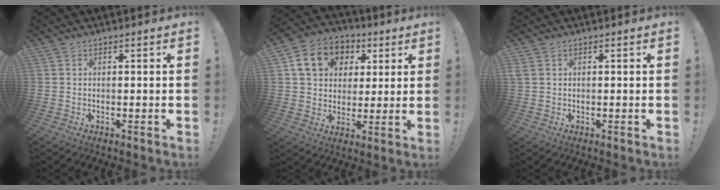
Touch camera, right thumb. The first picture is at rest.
{"total": 14.7, "force": [5.8, 11.5, 7.0], "torque": [-0.096, -0.015, 0.113]}
{"total": 1.2, "force": [0.6, 0.9, 0.7], "torque": [-0.020, 0.006, 0.012]}